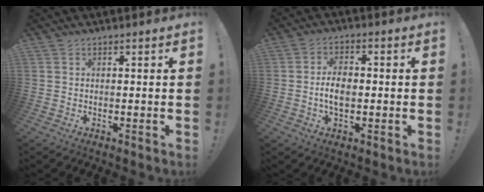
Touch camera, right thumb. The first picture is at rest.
{"total": 6.4, "force": [-1.1, 3.6, 5.1], "torque": [-0.087, 0.004, -0.025]}